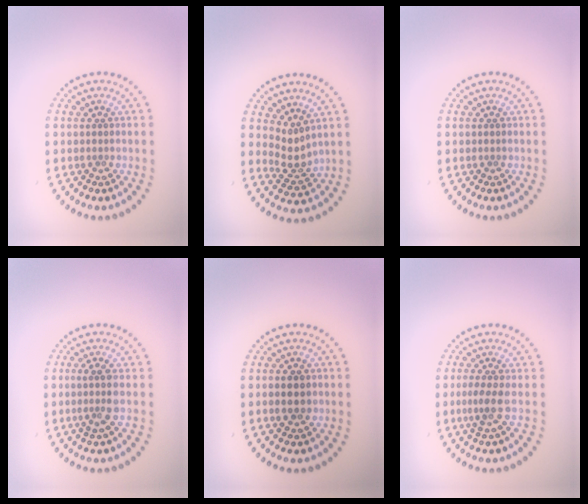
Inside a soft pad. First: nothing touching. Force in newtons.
{"total": 2.4, "press": 1.6, "slide": 1.7}
{"total": 0.0}
{"total": 2.1, "press": 1.6, "slide": 1.3}
{"total": 2.1, "press": 2.1, "slide": 0.1}
{"total": 1.7, "press": 1.4, "slide": 0.9}